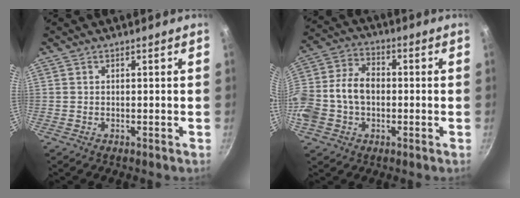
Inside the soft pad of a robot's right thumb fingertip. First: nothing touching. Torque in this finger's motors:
{"motor_torque": [1.13, 2.39, 1.03, -0.78, 0.11]}